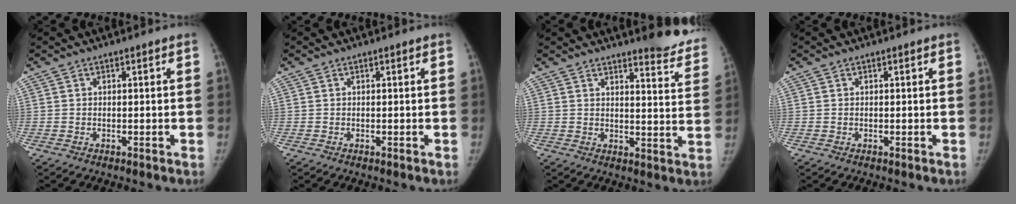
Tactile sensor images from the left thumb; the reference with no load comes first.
{"total": 0.0}
{"total": 12.3, "force": [11.3, 2.1, 4.4], "torque": [-0.022, -0.101, 0.113]}
{"total": 0.0}